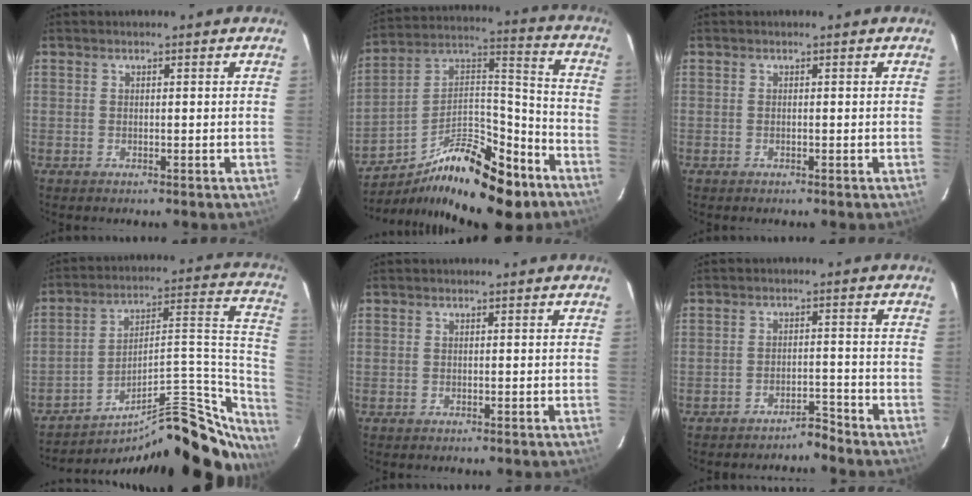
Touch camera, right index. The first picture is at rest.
{"total": 22.8, "force": [-14.6, 8.4, 15.4], "torque": [-0.260, 0.020, -0.230]}
{"total": 0.0}
{"total": 25.8, "force": [-19.7, 8.3, 14.3], "torque": [-0.164, 0.044, -0.277]}
{"total": 0.0}
{"total": 3.2, "force": [-3.2, 0.2, 0.2], "torque": [-0.010, 0.003, -0.049]}